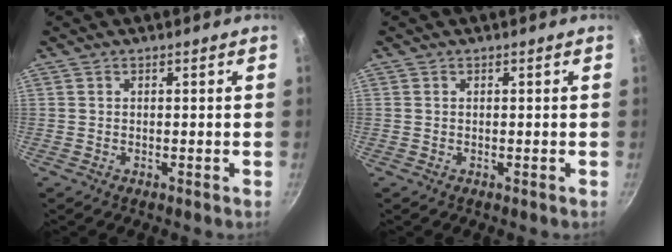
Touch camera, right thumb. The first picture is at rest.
{"total": 0.0}